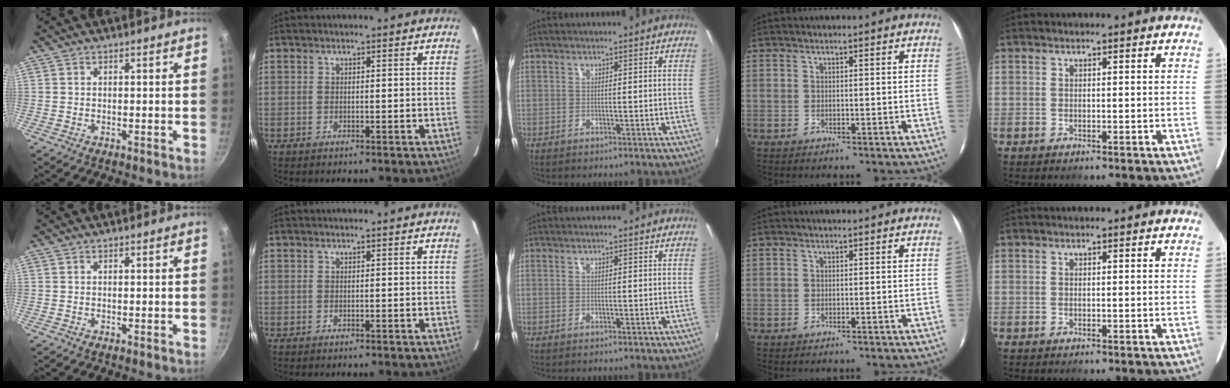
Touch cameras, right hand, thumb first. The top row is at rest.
{}